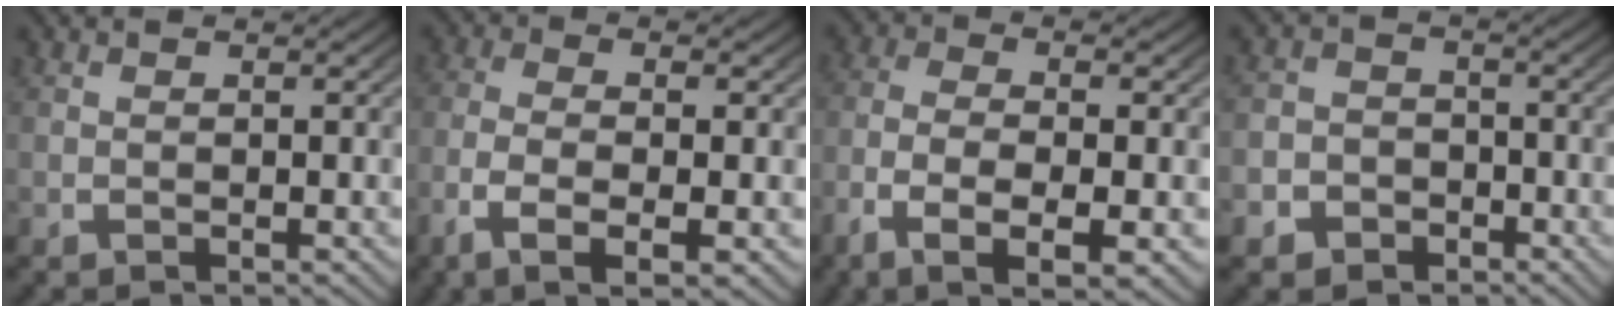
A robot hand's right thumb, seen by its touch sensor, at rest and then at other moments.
{"total": 5.7, "force": [-1.6, 2.5, 4.8], "torque": [-0.110, -0.014, -0.022]}
{"total": 7.4, "force": [-2.4, 3.5, 6.0], "torque": [-0.138, -0.024, -0.029]}
{"total": 5.3, "force": [-2.7, 4.6, 0.8], "torque": [-0.007, -0.020, -0.044]}